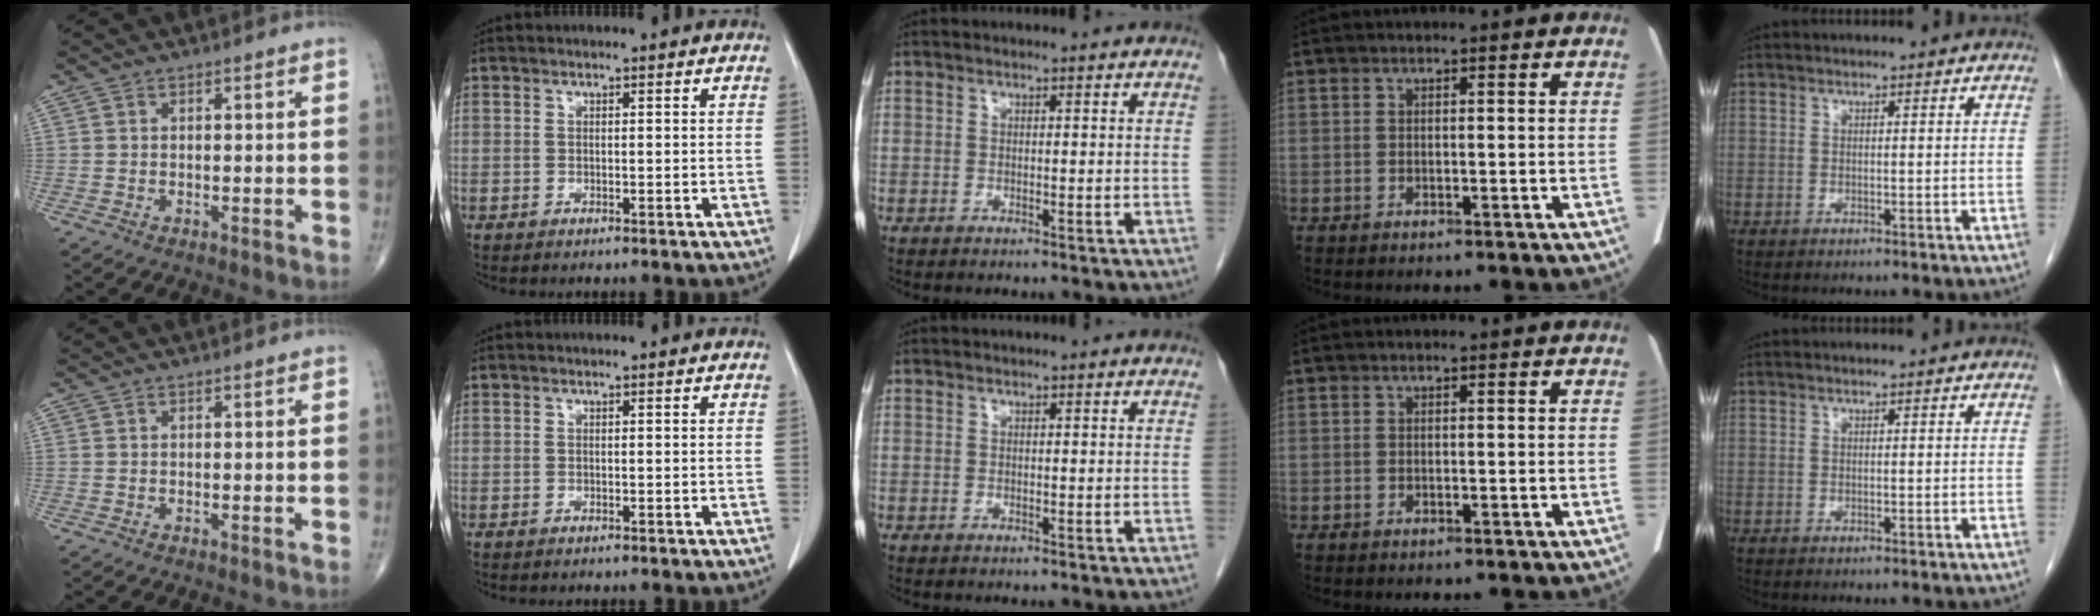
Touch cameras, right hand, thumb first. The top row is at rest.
{}